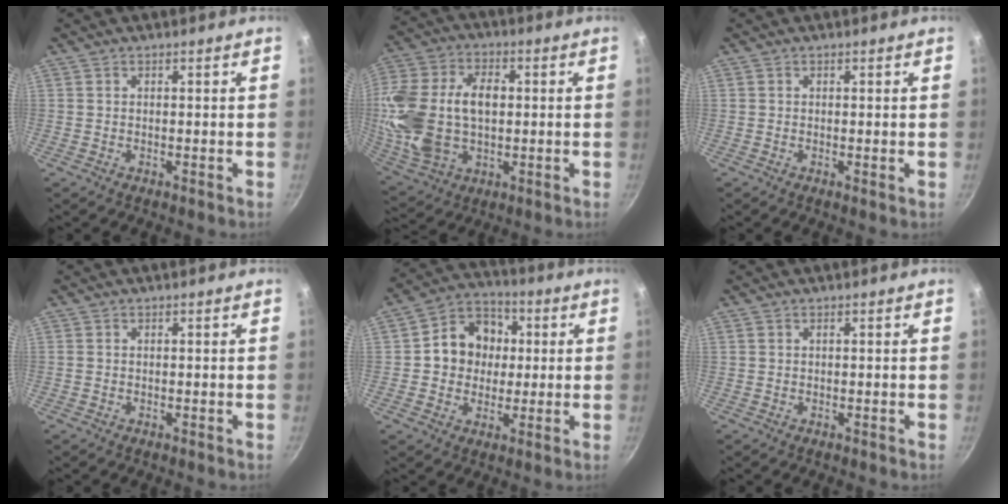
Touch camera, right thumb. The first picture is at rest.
{"total": 21.1, "force": [0.9, 13.9, 15.8], "torque": [-0.318, 0.022, 0.022]}
{"total": 0.0}
{"total": 0.0}
{"total": 11.9, "force": [1.2, 10.4, 5.8], "torque": [-0.054, 0.016, 0.005]}
{"total": 0.0}